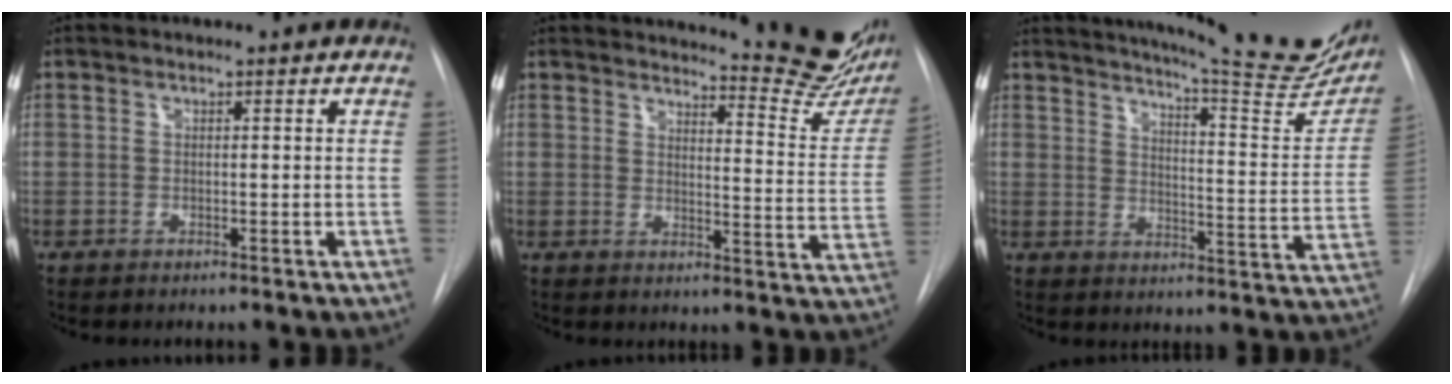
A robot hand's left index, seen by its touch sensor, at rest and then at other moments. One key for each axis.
{"total": 14.7, "fx": 13.8, "fy": 1.3, "fz": 4.9, "tx": -0.056, "ty": -0.098, "tz": 0.146}
{"total": 22.5, "fx": 19.3, "fy": 2.2, "fz": 11.3, "tx": -0.162, "ty": -0.073, "tz": 0.231}